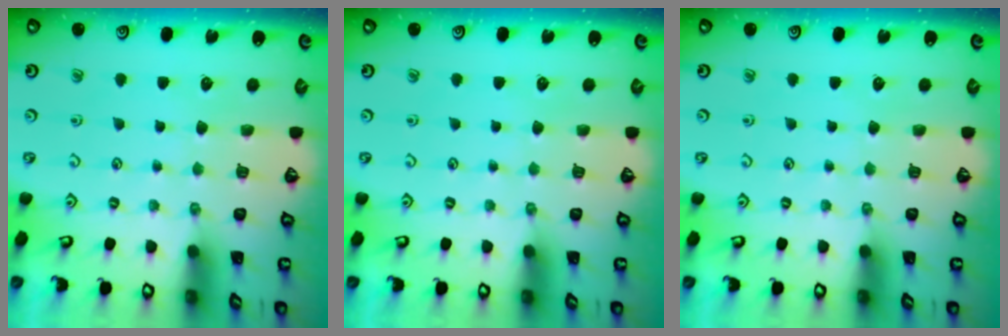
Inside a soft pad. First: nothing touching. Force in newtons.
{"total": 0.0}
{"total": 0.0}